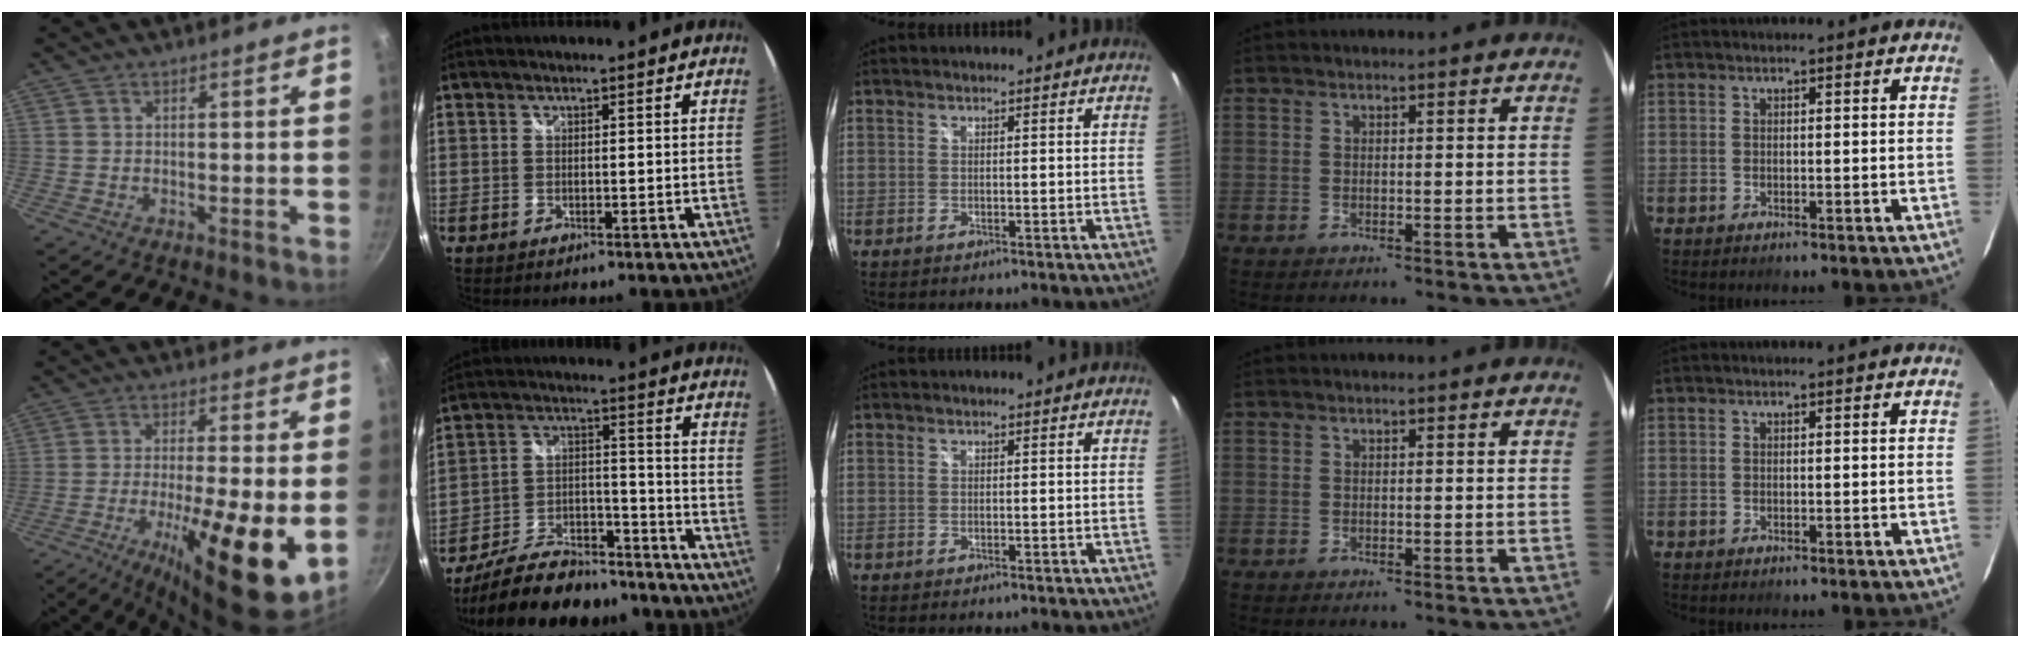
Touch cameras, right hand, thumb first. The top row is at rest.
{"thumb": {"total": 15.7, "force": [-3.4, 3.4, 14.9], "torque": [-0.244, -0.007, -0.057]}, "index": {"total": 22.3, "force": [-18.6, 8.2, 9.4], "torque": [-0.180, 0.020, -0.260]}}